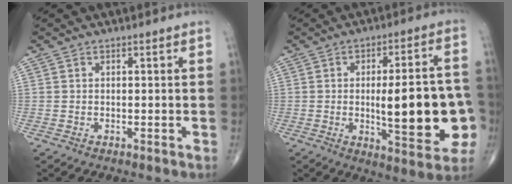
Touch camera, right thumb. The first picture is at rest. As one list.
[{"total": 19.3, "force": [-2.2, 6.3, 18.1], "torque": [-0.230, 0.011, -0.022]}]